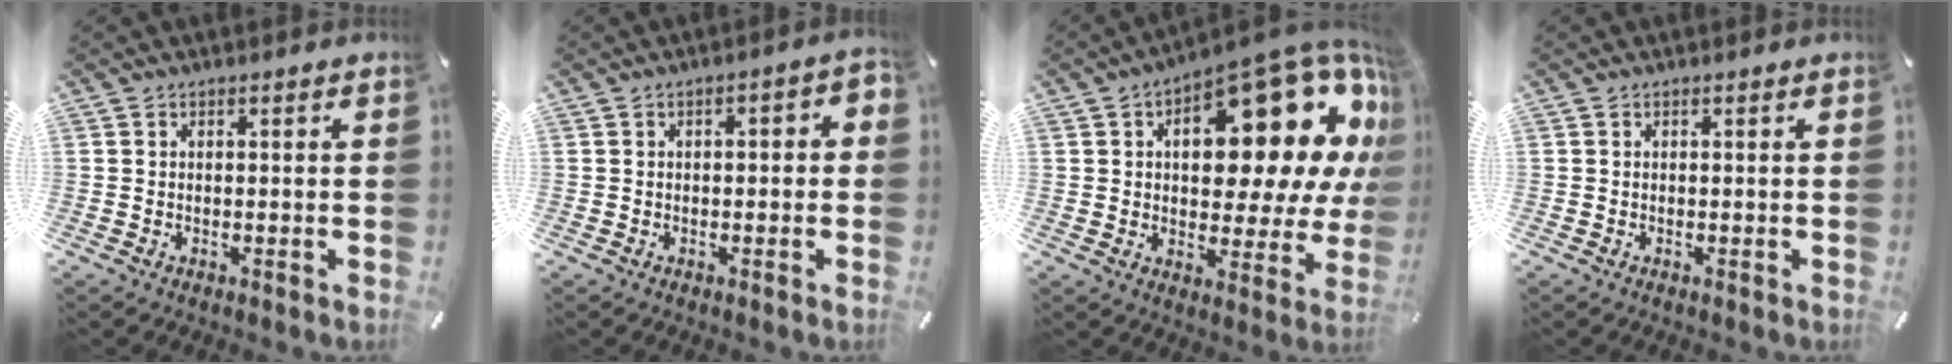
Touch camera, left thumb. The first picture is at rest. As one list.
[{"total": 2.1, "force": [-0.7, 1.1, 1.6], "torque": [-0.027, 0.008, -0.014]}, {"total": 24.3, "force": [10.4, 11.7, 18.6], "torque": [-0.222, -0.089, 0.167]}, {"total": 0.0}]